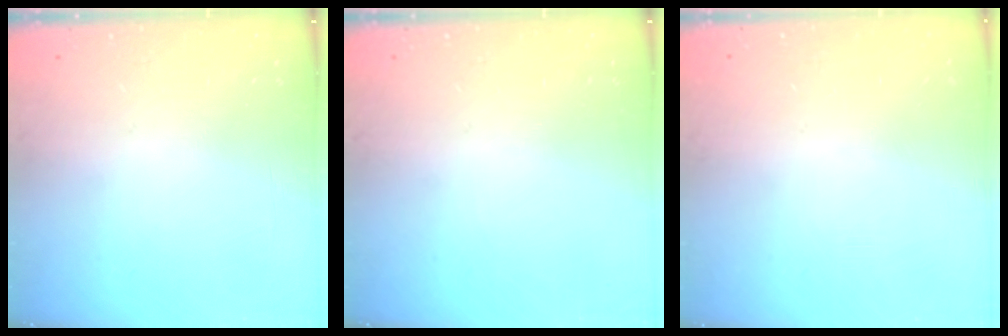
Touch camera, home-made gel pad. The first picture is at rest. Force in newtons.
{"total": 0.0}
{"total": 0.0}